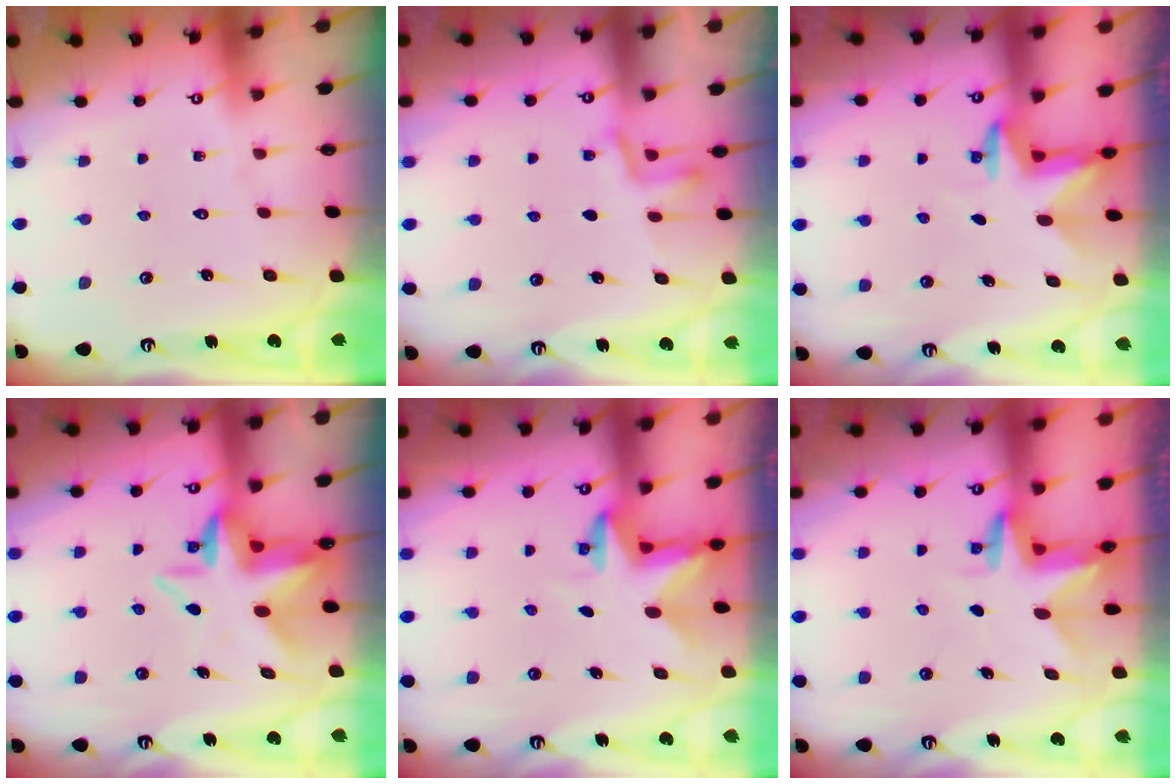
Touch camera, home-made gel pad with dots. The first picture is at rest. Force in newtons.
{"total": 3.2, "press": 3.2, "slide": 0.6}
{"total": 2.9, "press": 2.8, "slide": 0.7}
{"total": 7.4, "press": 7.4, "slide": 1.1}
{"total": 3.0, "press": 3.0, "slide": 0.1}
{"total": 3.0, "press": 3.0, "slide": 0.2}